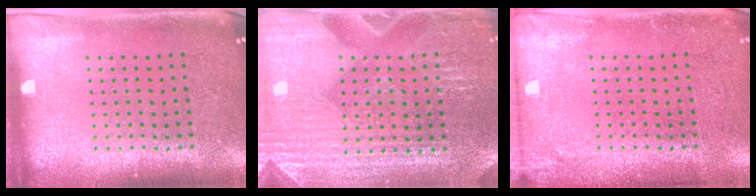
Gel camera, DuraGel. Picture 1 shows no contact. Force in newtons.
{"total": 3.8, "press": 3.7, "slide": 0.8}
{"total": 1.6, "press": 1.6, "slide": 0.2}